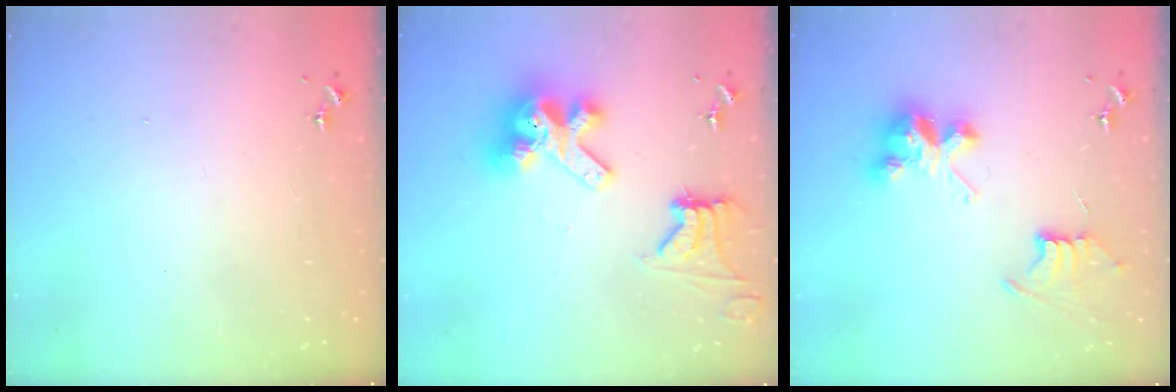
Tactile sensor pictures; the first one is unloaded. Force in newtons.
{"total": 14.0, "press": 14.0, "slide": 1.2}
{"total": 9.5, "press": 9.5, "slide": 0.7}